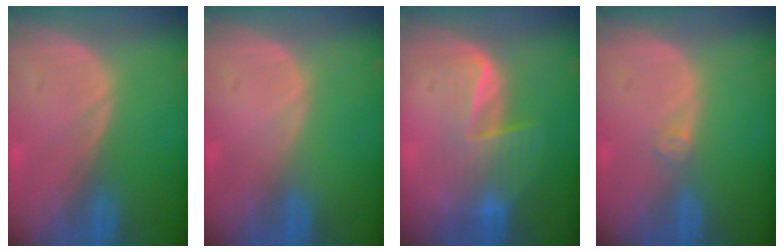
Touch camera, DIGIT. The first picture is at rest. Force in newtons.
{"total": 0.0}
{"total": 6.0, "press": 5.6, "slide": 2.1}
{"total": 1.3, "press": 1.1, "slide": 0.7}